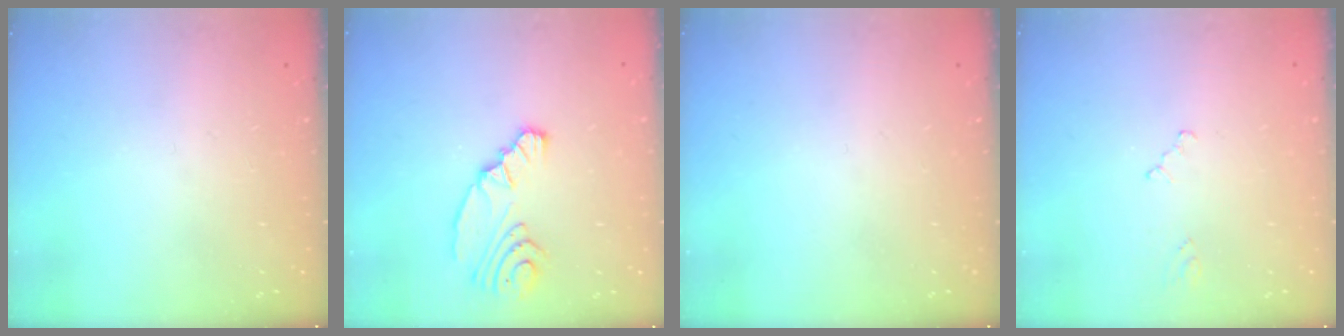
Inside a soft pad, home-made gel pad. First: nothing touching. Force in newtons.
{"total": 10.0, "press": 9.1, "slide": 4.2}
{"total": 0.0}
{"total": 0.0}